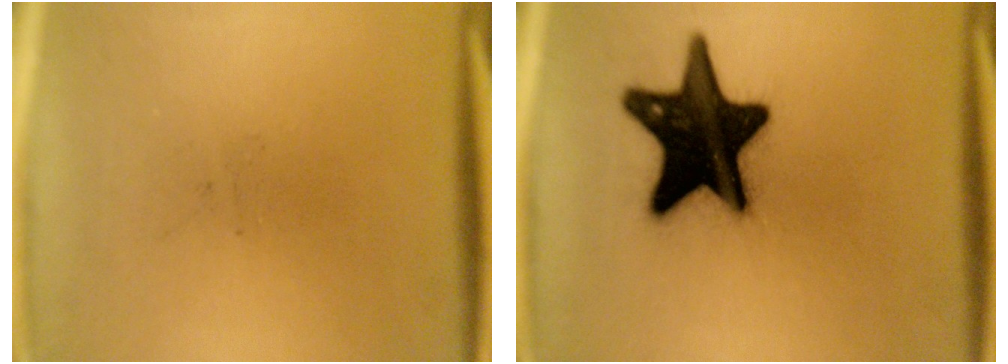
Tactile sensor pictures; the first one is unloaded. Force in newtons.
{"total": 19.9}